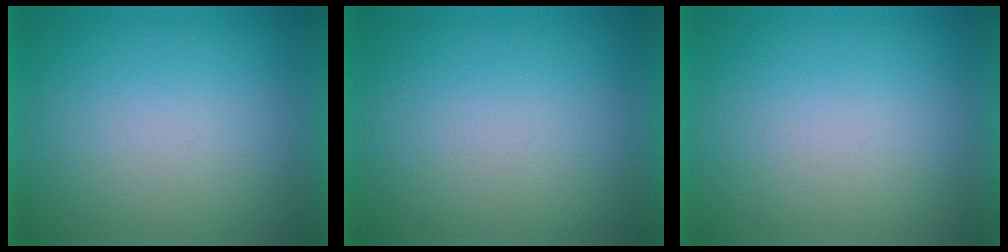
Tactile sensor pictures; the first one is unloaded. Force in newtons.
{"total": 0.0}
{"total": 0.0}